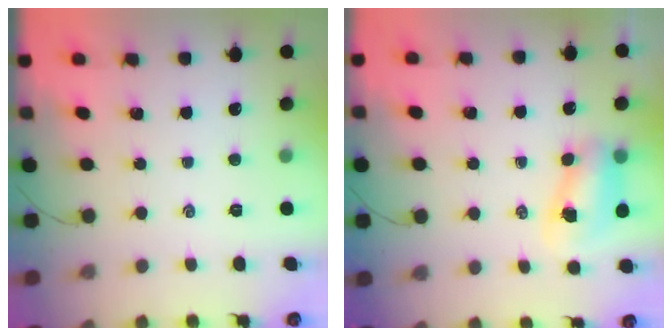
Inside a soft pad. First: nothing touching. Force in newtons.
{"total": 8.2, "press": 8.1, "slide": 1.2}